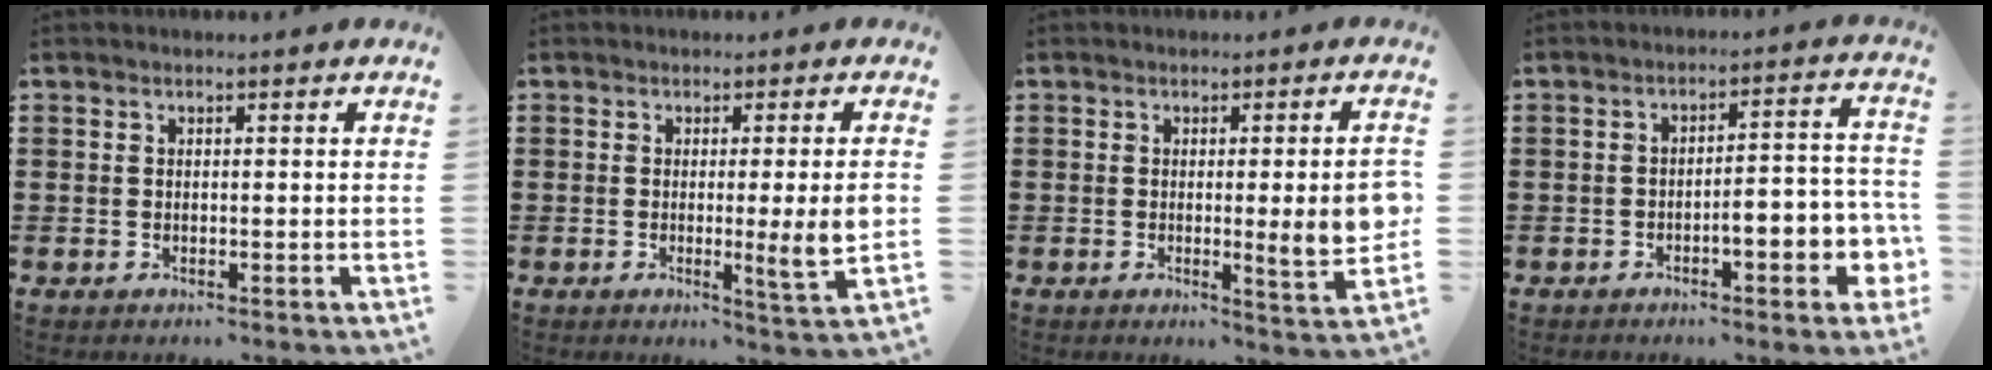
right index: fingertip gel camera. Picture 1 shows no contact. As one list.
[{"total": 6.1, "force": [-0.2, -0.1, 6.1], "torque": [-0.089, -0.023, -0.006]}, {"total": 6.7, "force": [0.0, 0.7, 6.6], "torque": [-0.089, -0.018, -0.003]}, {"total": 5.2, "force": [-2.5, 1.3, 4.4], "torque": [-0.065, -0.006, -0.047]}]